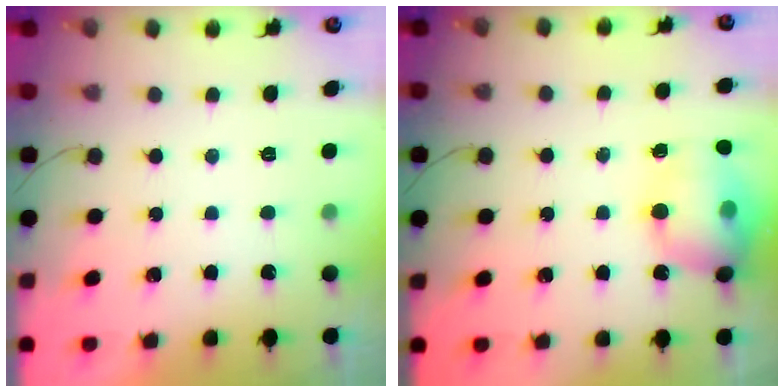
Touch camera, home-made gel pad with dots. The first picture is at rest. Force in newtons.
{"total": 15.4, "press": 15.1, "slide": 2.8}